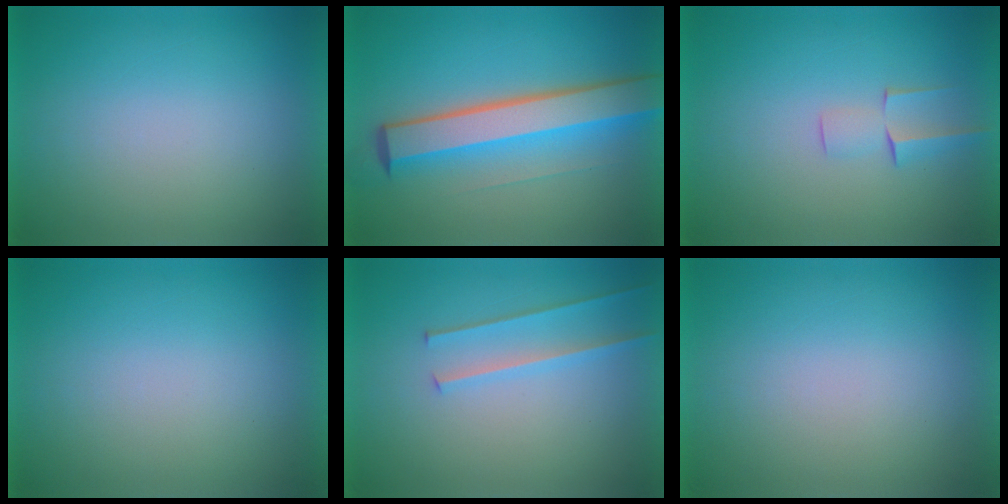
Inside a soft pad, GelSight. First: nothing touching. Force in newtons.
{"total": 7.9}
{"total": 2.1}
{"total": 0.0}
{"total": 2.2}
{"total": 0.0}